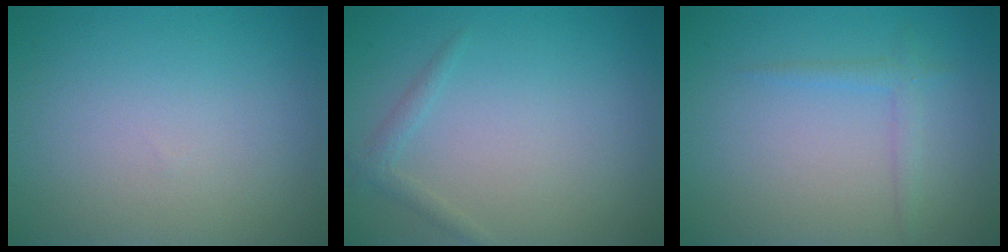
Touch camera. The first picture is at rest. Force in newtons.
{"total": 1.1, "press": 1.1, "slide": 0.1}
{"total": 1.4, "press": 1.4, "slide": 0.0}